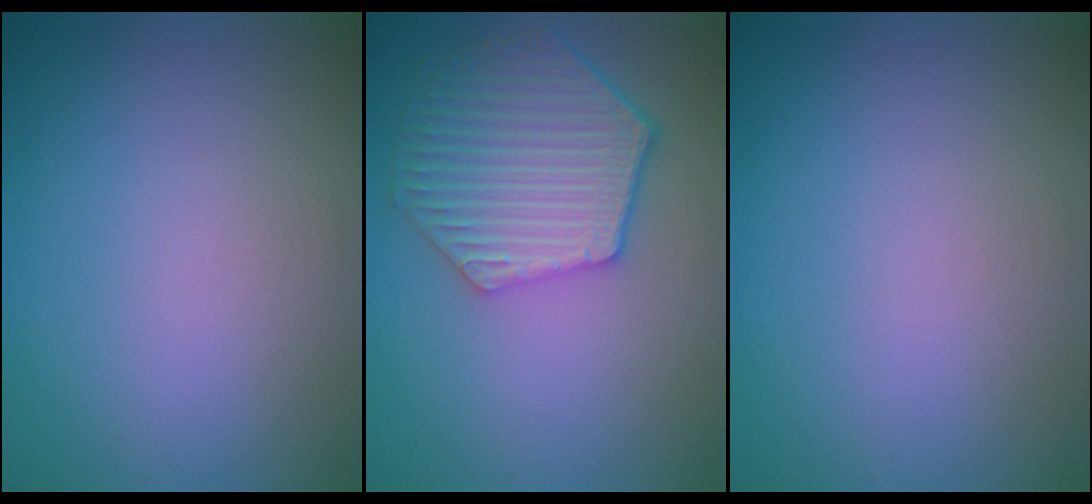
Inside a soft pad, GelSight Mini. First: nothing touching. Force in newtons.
{"total": 5.7, "press": 5.1, "slide": 2.6}
{"total": 0.0}